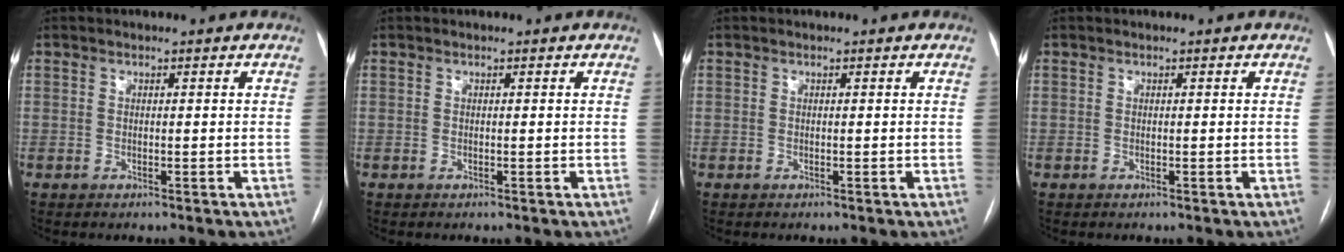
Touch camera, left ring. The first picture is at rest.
{"total": 0.0}
{"total": 0.0}
{"total": 0.0}